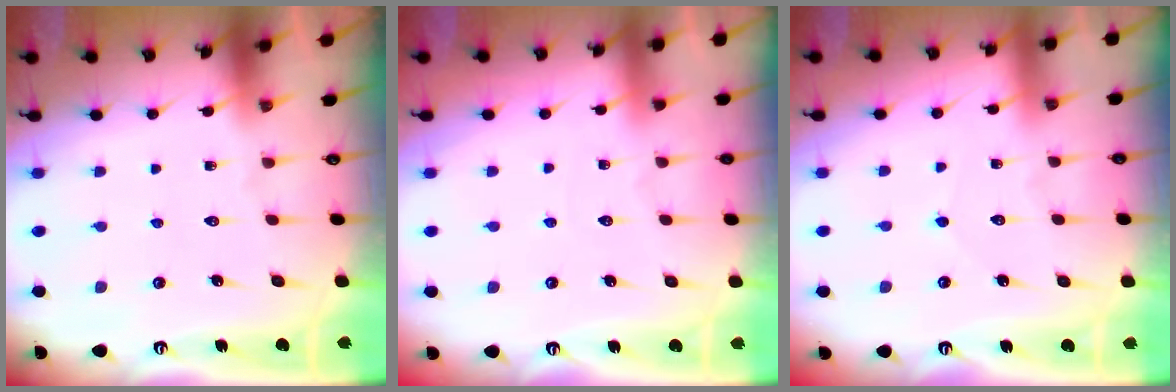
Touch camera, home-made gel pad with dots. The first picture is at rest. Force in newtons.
{"total": 1.8, "press": 1.7, "slide": 0.2}
{"total": 2.1, "press": 2.1, "slide": 0.1}